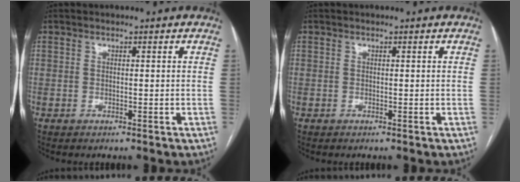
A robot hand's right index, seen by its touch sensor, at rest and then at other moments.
{"total": 0.0}